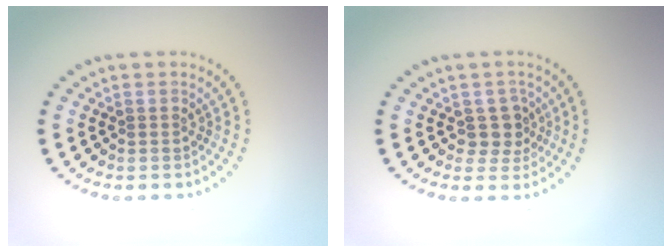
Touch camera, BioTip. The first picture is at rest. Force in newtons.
{"total": 2.3, "press": 1.9, "slide": 1.4}